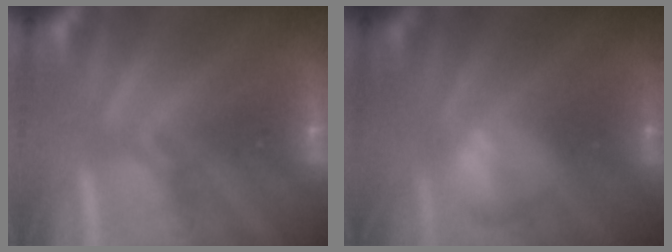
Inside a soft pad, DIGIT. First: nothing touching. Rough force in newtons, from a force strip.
{"total": 2.4}